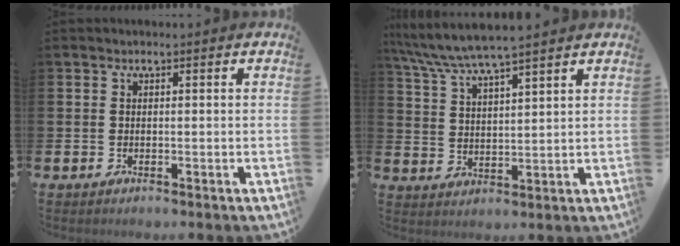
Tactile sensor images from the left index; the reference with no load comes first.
{"total": 6.0, "force": [5.6, 0.2, 2.2], "torque": [-0.059, -0.028, 0.098]}